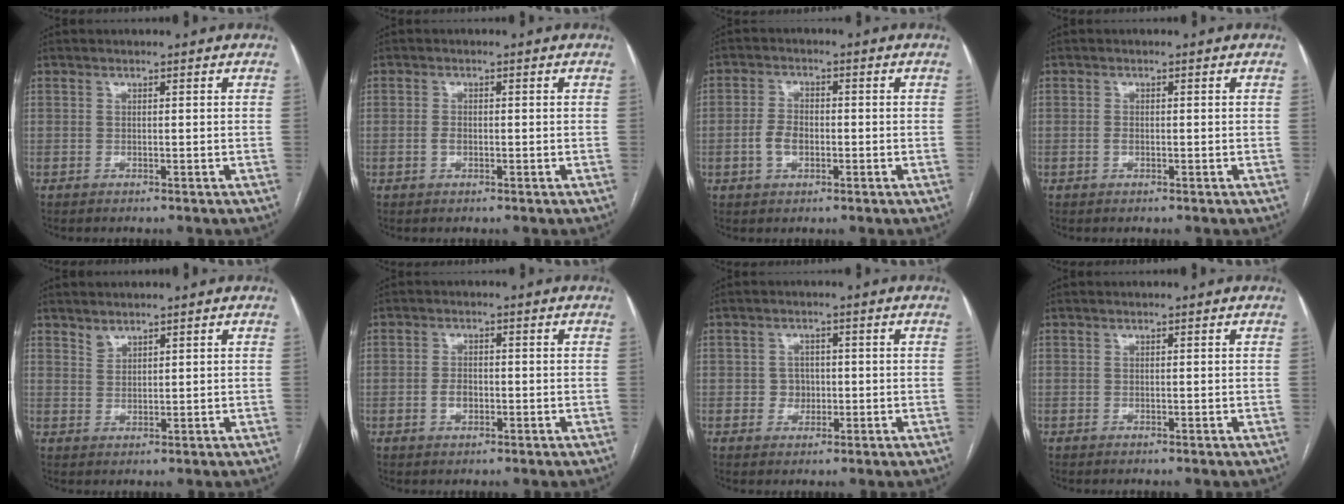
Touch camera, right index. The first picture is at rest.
{"total": 1.5, "force": [-0.4, 0.9, 1.2], "torque": [-0.024, 0.002, -0.007]}
{"total": 4.2, "force": [-1.1, 2.6, 3.1], "torque": [-0.068, 0.008, -0.020]}
{"total": 1.0, "force": [-0.3, 0.5, 0.8], "torque": [-0.018, 0.001, -0.006]}
{"total": 1.6, "force": [1.5, 0.5, 0.2], "torque": [0.001, -0.002, 0.030]}
{"total": 2.7, "force": [-0.8, 1.6, 2.0], "torque": [-0.040, 0.003, -0.013]}
{"total": 2.8, "force": [-0.4, 2.5, 1.0], "torque": [-0.008, 0.006, -0.003]}
{"total": 0.0}